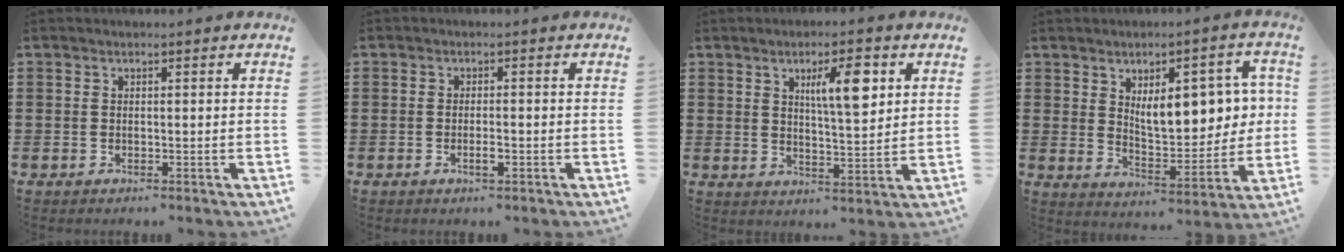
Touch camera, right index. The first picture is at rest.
{"total": 1.8, "force": [-0.6, 0.3, 1.6], "torque": [-0.031, -0.002, -0.010]}
{"total": 7.5, "force": [3.1, 2.1, 6.5], "torque": [-0.108, 0.001, 0.045]}
{"total": 9.7, "force": [3.1, 4.7, 7.9], "torque": [-0.119, -0.003, 0.047]}